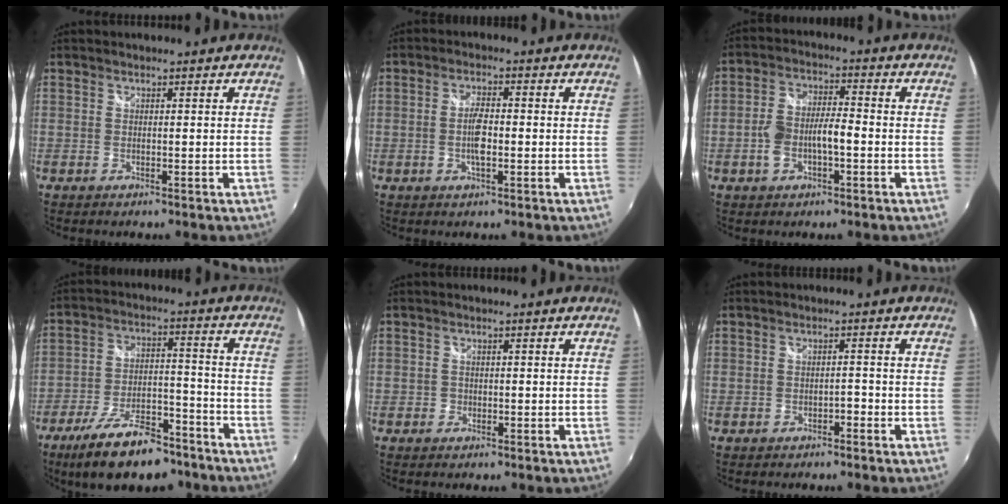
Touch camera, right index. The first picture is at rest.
{"total": 4.2, "force": [-0.7, 1.3, 3.9], "torque": [-0.077, 0.003, -0.014]}
{"total": 7.4, "force": [-2.4, 3.3, 6.2], "torque": [-0.128, 0.011, -0.040]}
{"total": 17.2, "force": [-12.7, 6.4, 9.6], "torque": [-0.183, -0.005, -0.198]}
{"total": 1.1, "force": [-0.5, 0.9, 0.1], "torque": [-0.002, -0.001, -0.008]}
{"total": 1.4, "force": [-1.1, 0.6, 0.7], "torque": [-0.014, 0.002, -0.017]}